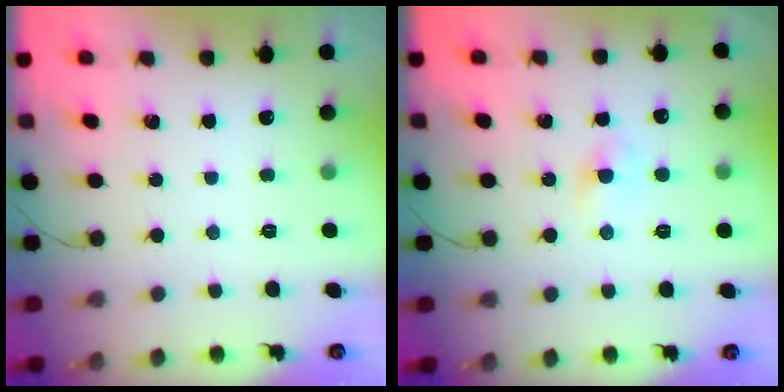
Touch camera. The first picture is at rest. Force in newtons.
{"total": 2.4, "press": 2.2, "slide": 1.1}